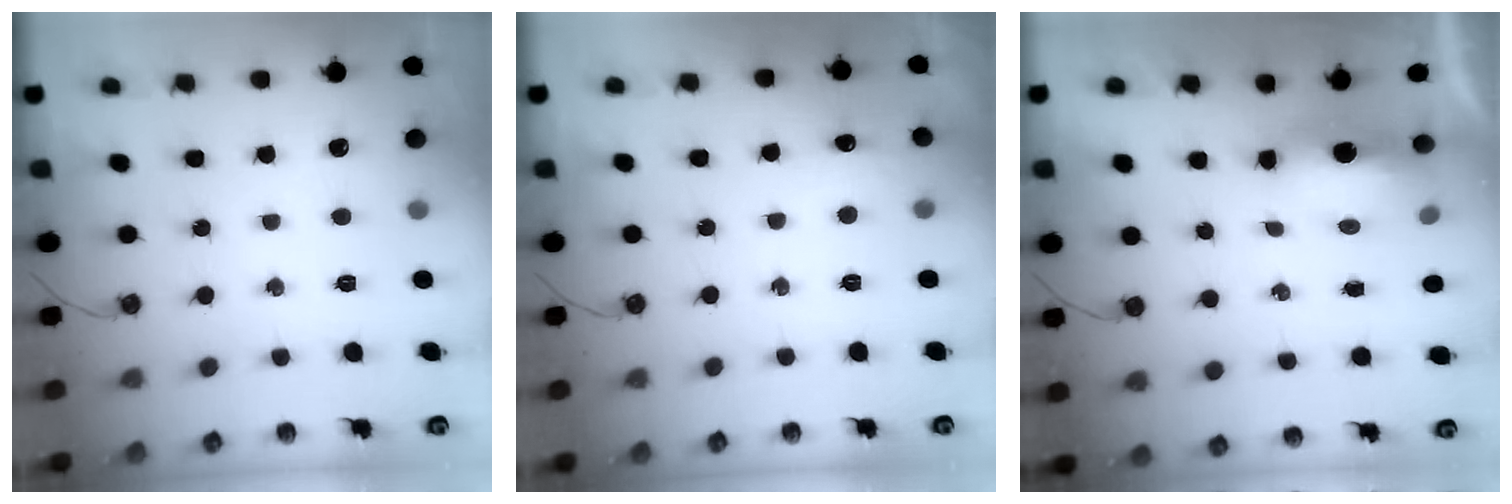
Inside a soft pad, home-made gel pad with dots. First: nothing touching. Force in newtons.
{"total": 5.6, "press": 5.3, "slide": 1.6}
{"total": 10.6, "press": 8.4, "slide": 6.5}